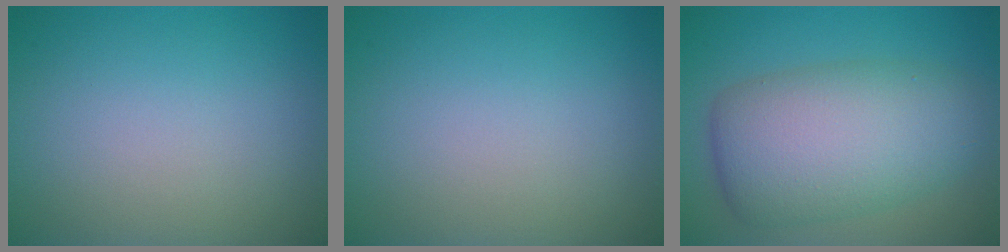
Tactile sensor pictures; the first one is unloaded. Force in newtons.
{"total": 0.0}
{"total": 8.7, "press": 8.7, "slide": 0.2}